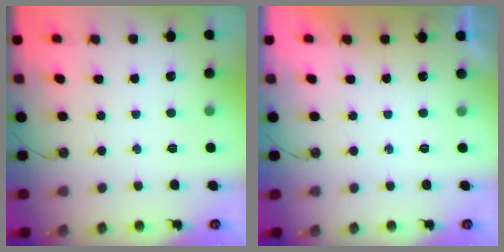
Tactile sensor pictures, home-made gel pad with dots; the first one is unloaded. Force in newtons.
{"total": 0.0}